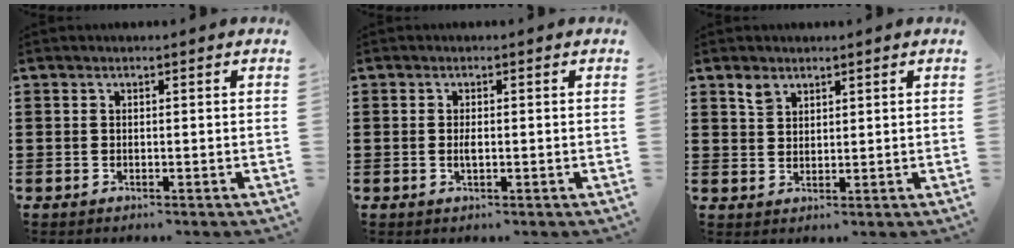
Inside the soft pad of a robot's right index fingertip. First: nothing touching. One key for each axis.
{"total": 1.4, "fx": -0.1, "fy": 0.5, "fz": 1.3, "tx": -0.033, "ty": -0.002, "tz": -0.005}
{"total": 2.4, "fx": 1.9, "fy": 1.4, "fz": 0.6, "tx": -0.017, "ty": 0.002, "tz": 0.037}